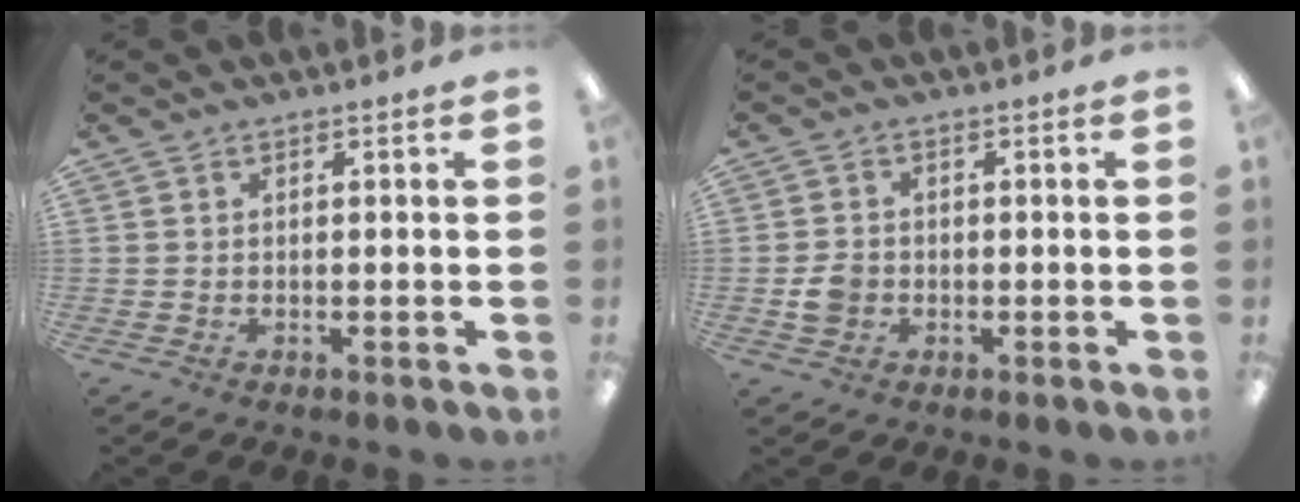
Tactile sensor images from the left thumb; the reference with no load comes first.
{"total": 3.6, "force": [-0.8, 3.0, 1.8], "torque": [-0.030, 0.007, -0.014]}